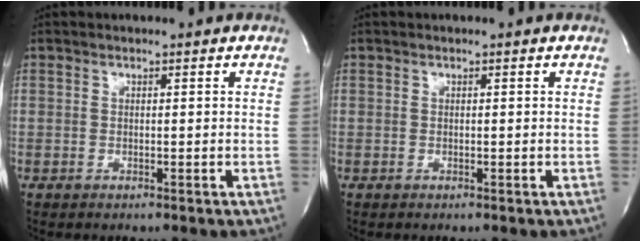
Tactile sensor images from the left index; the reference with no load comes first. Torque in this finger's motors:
{"motor_torque": [-0.09, 0.09, -0.02, 0.00]}